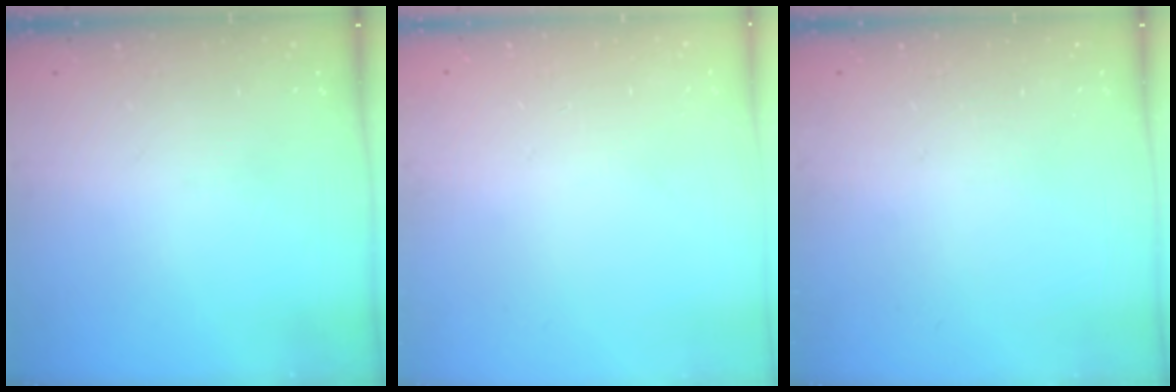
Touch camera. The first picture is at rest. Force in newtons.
{"total": 0.0}
{"total": 0.0}